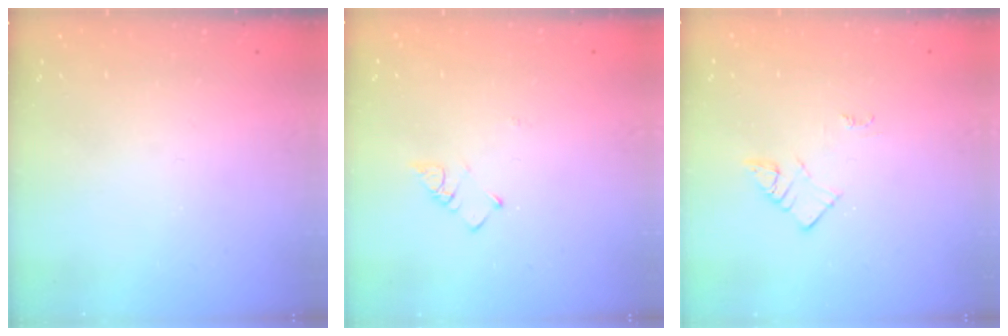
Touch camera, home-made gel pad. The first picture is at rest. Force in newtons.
{"total": 2.6, "press": 2.6, "slide": 0.5}
{"total": 3.0, "press": 3.0, "slide": 0.4}